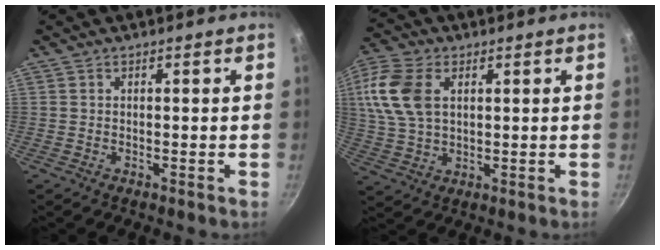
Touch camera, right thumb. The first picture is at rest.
{"total": 12.7, "force": [3.4, 8.1, 9.2], "torque": [-0.183, 0.001, 0.062]}